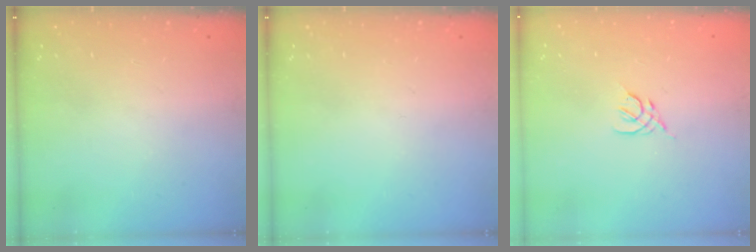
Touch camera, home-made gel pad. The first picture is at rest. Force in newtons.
{"total": 0.0}
{"total": 2.2, "press": 2.1, "slide": 0.6}